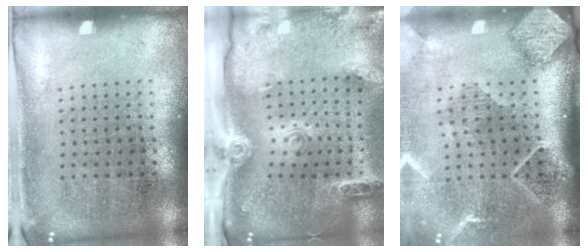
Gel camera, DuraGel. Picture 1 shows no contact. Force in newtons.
{"total": 2.9, "press": 2.0, "slide": 2.1}
{"total": 2.7, "press": 2.0, "slide": 1.8}